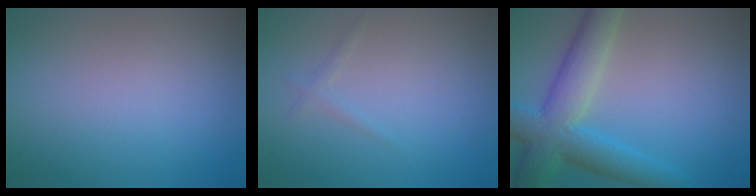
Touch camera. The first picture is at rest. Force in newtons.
{"total": 0.8, "press": 0.8, "slide": 0.1}
{"total": 7.0, "press": 7.0, "slide": 0.5}